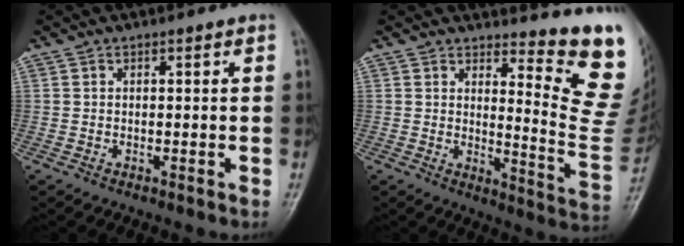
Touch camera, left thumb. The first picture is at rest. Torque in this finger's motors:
{"motor_torque": [0.89, -0.21, 0.15, -0.41, 0.09]}